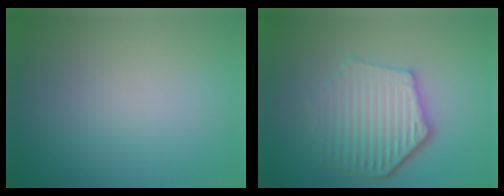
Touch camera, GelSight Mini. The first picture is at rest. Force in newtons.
{"total": 6.1, "press": 4.5, "slide": 4.1}